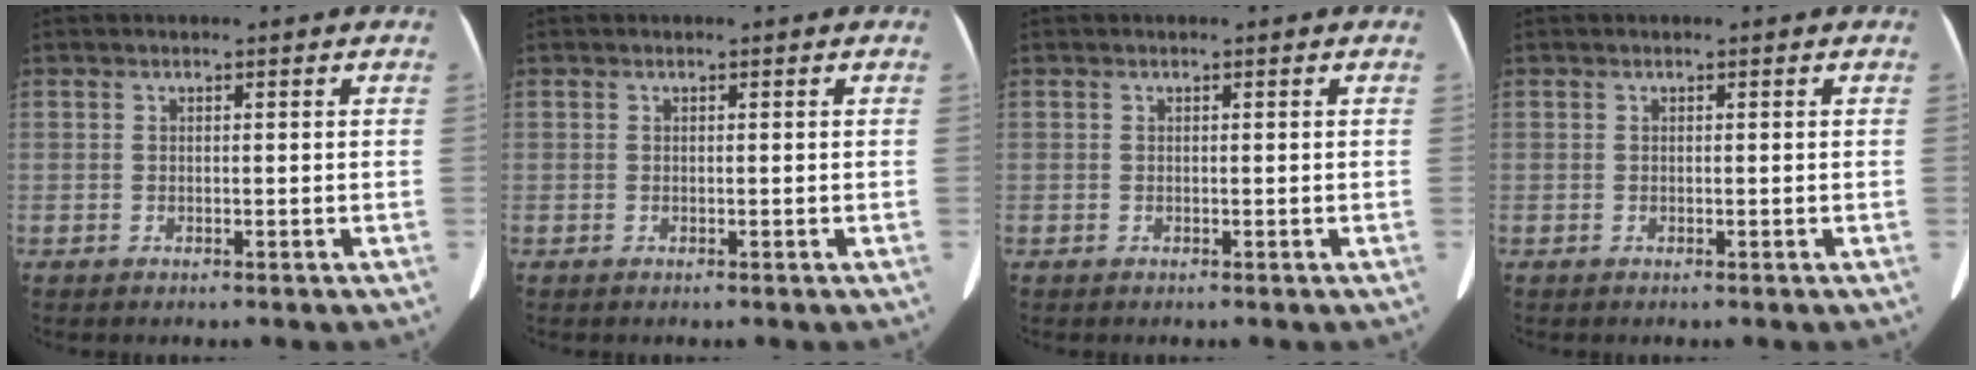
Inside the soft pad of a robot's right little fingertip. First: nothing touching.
{"total": 0.0}
{"total": 0.0}
{"total": 0.0}